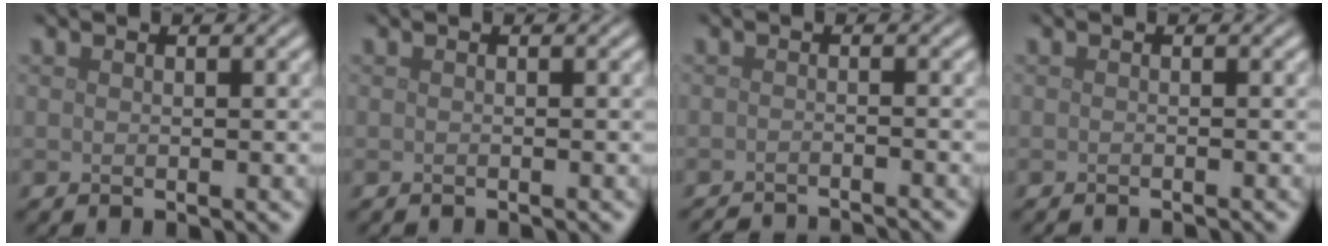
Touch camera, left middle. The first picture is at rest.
{"total": 0.7, "force": [-0.6, 0.1, 0.3], "torque": [0.001, -0.001, -0.013]}
{"total": 4.5, "force": [-4.3, 0.6, 1.1], "torque": [-0.014, 0.001, -0.061]}
{"total": 1.2, "force": [-1.1, 0.2, 0.4], "torque": [0.005, -0.002, -0.017]}